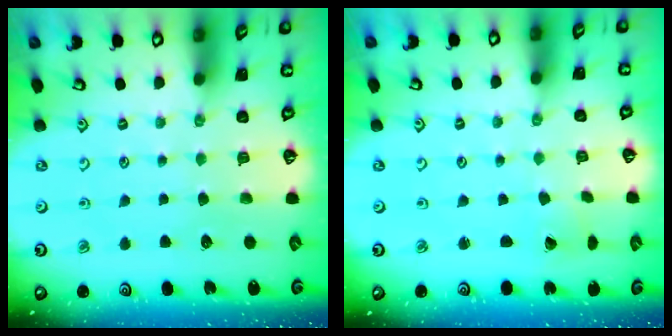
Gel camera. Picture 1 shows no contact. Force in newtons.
{"total": 1.8, "press": 1.7, "slide": 0.1}